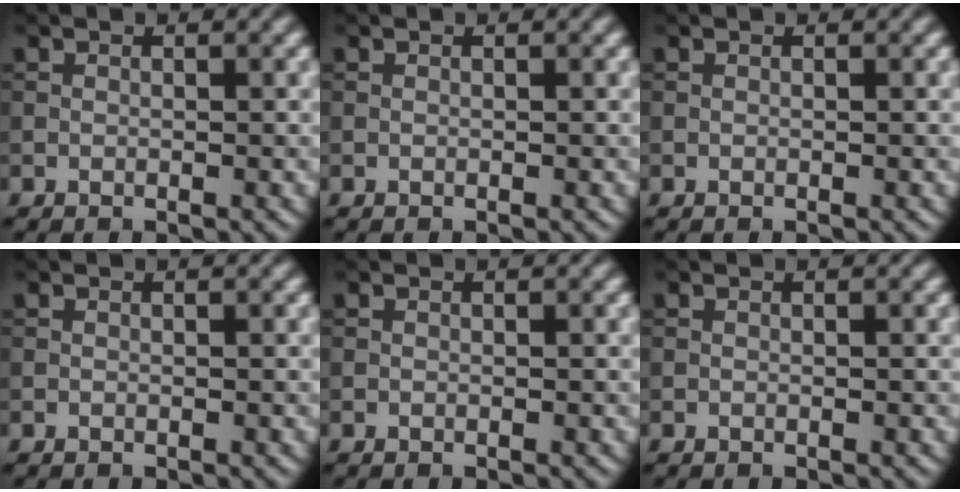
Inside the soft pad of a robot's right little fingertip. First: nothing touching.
{"total": 0.0}
{"total": 0.0}
{"total": 0.0}
{"total": 0.0}
{"total": 0.0}